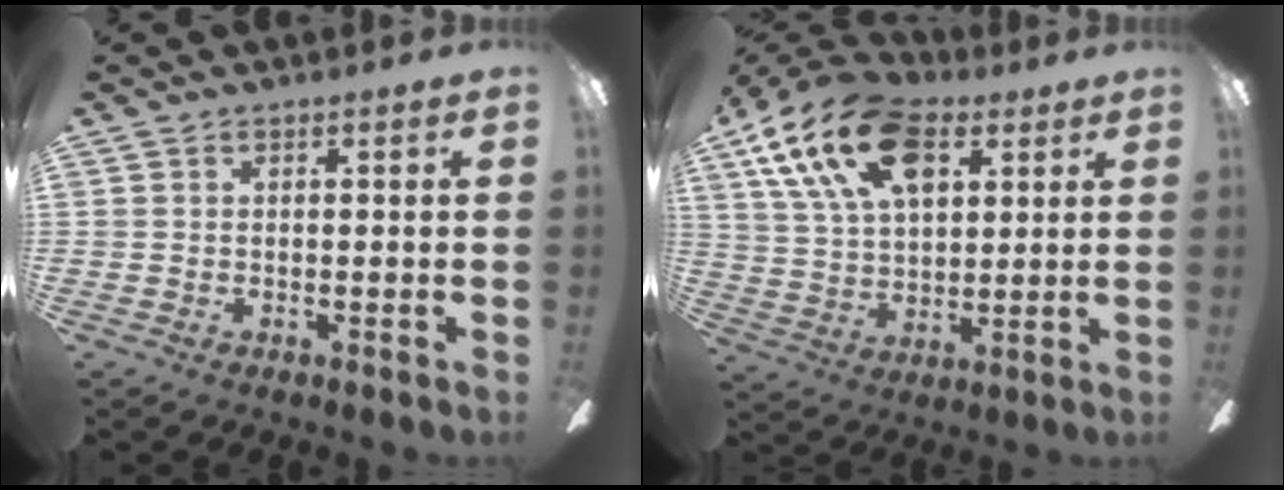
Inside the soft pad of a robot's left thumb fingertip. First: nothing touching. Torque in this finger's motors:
{"motor_torque": [0.16, 0.67, 1.40, -1.36, 0.46]}